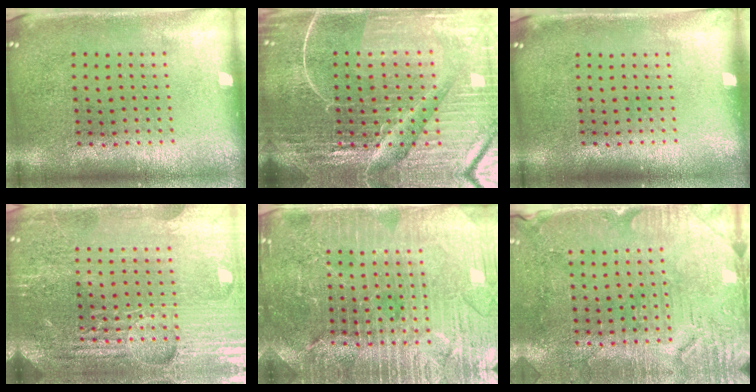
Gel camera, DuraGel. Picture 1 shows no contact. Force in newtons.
{"total": 6.3, "press": 5.7, "slide": 2.8}
{"total": 0.0}
{"total": 4.9, "press": 4.6, "slide": 1.8}
{"total": 4.5, "press": 4.2, "slide": 1.5}
{"total": 3.0, "press": 2.8, "slide": 0.9}